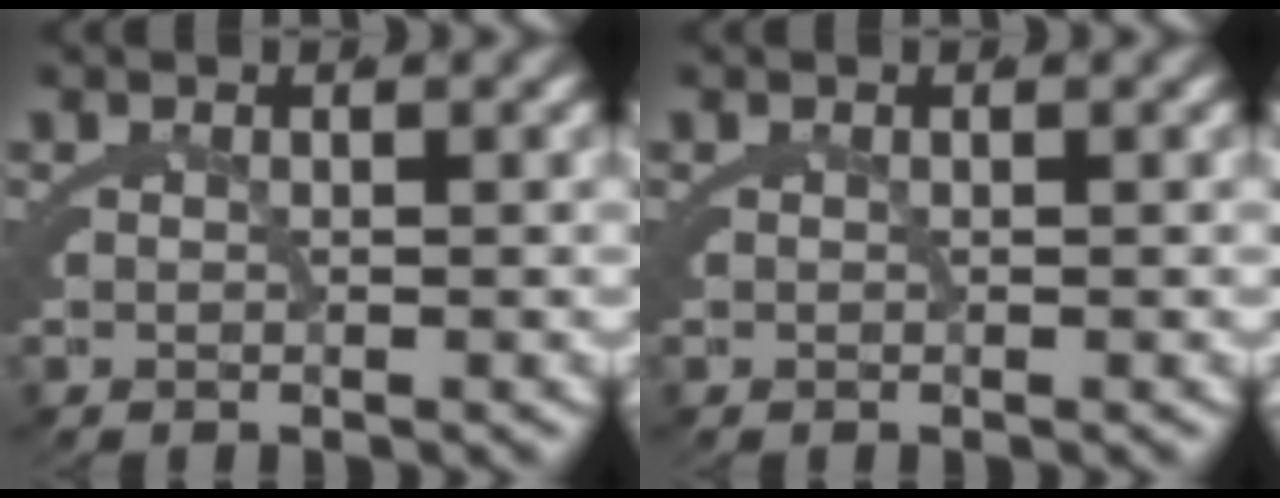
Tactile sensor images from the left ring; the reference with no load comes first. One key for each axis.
{"total": 0.0}